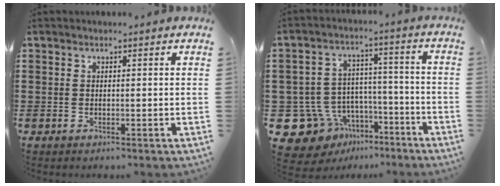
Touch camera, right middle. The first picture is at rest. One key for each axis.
{"total": 10.2, "fx": -6.9, "fy": 7.3, "fz": 1.9, "tx": -0.081, "ty": 0.021, "tz": -0.128}